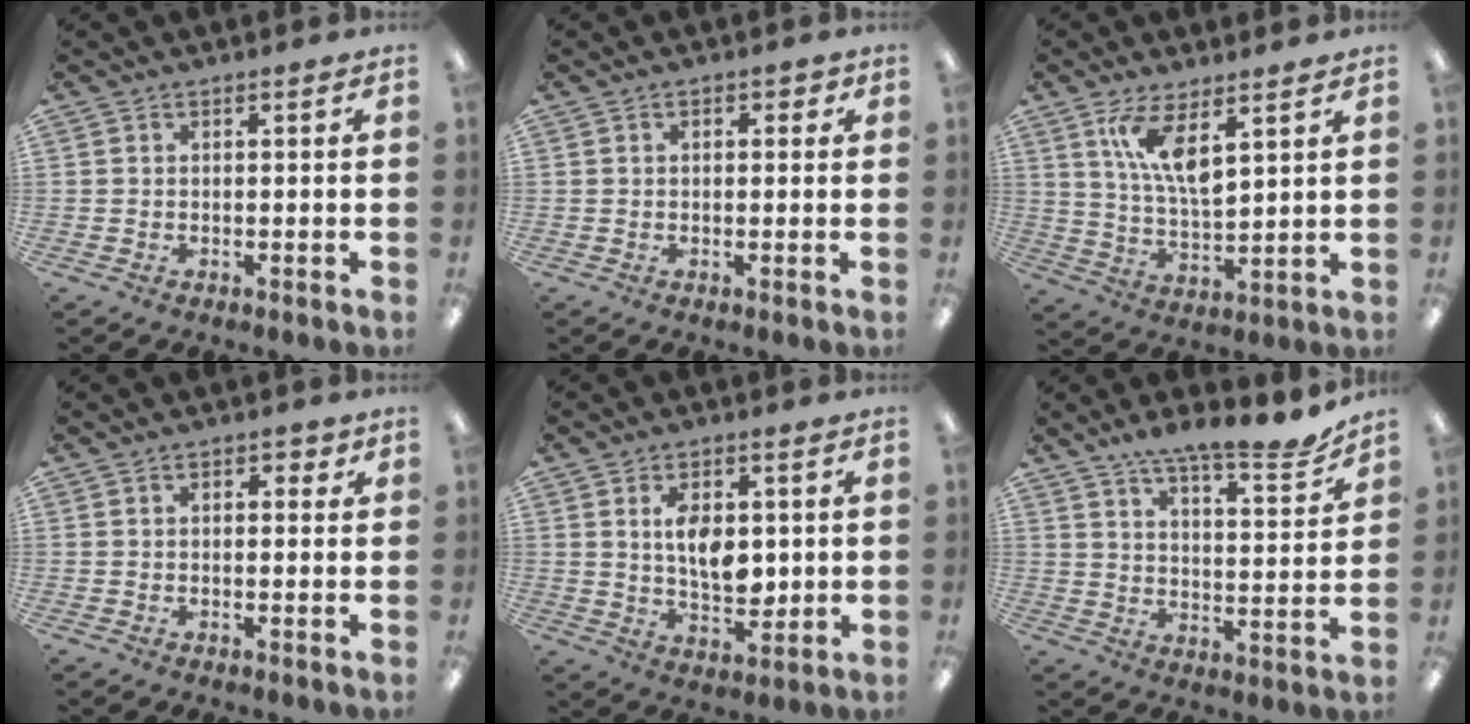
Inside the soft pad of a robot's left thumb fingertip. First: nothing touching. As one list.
[{"total": 2.0, "force": [0.6, 1.2, 1.5], "torque": [-0.021, 0.003, 0.008]}, {"total": 10.5, "force": [6.3, 3.3, 7.6], "torque": [-0.154, -0.022, 0.113]}, {"total": 2.7, "force": [1.0, 1.6, 1.9], "torque": [-0.014, -0.003, 0.010]}, {"total": 8.5, "force": [1.8, 5.3, 6.5], "torque": [-0.102, -0.002, 0.028]}, {"total": 10.6, "force": [9.5, 1.9, 4.3], "torque": [-0.071, -0.066, 0.167]}]